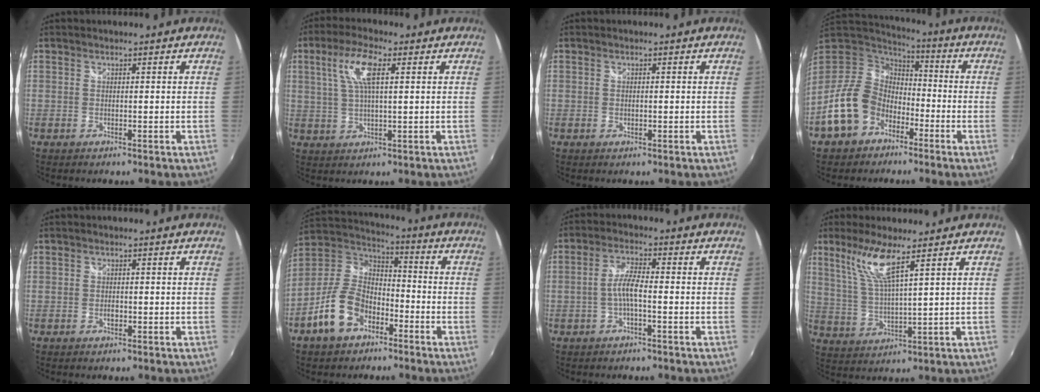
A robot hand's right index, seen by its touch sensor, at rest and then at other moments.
{"total": 7.7, "force": [2.5, 2.1, 7.0], "torque": [-0.139, 0.010, 0.049]}
{"total": 0.7, "force": [0.0, 0.6, 0.4], "torque": [-0.009, -0.001, -0.001]}
{"total": 15.4, "force": [-7.4, 11.9, 6.6], "torque": [-0.166, 0.016, -0.120]}
{"total": 1.0, "force": [-0.3, 0.6, 0.6], "torque": [-0.011, 0.000, -0.007]}
{"total": 13.6, "force": [-6.9, 8.8, 7.8], "torque": [-0.175, 0.017, -0.120]}
{"total": 4.4, "force": [-1.4, 0.8, 4.1], "torque": [-0.085, 0.008, -0.027]}
{"total": 8.1, "force": [5.0, 0.5, 6.3], "torque": [-0.132, -0.004, 0.108]}